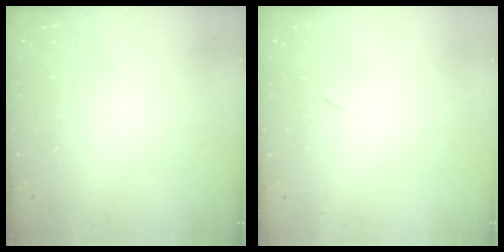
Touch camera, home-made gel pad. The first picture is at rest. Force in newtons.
{"total": 4.6, "press": 4.6, "slide": 0.6}